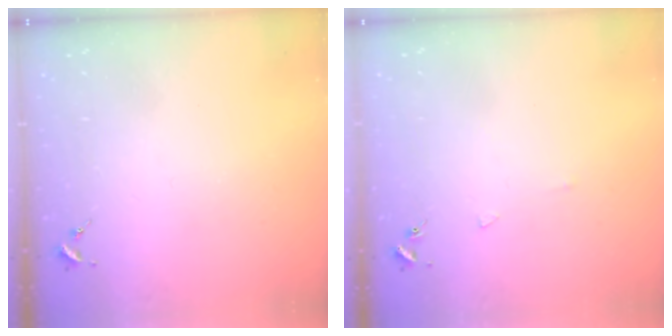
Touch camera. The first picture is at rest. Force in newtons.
{"total": 3.8, "press": 3.8, "slide": 0.5}